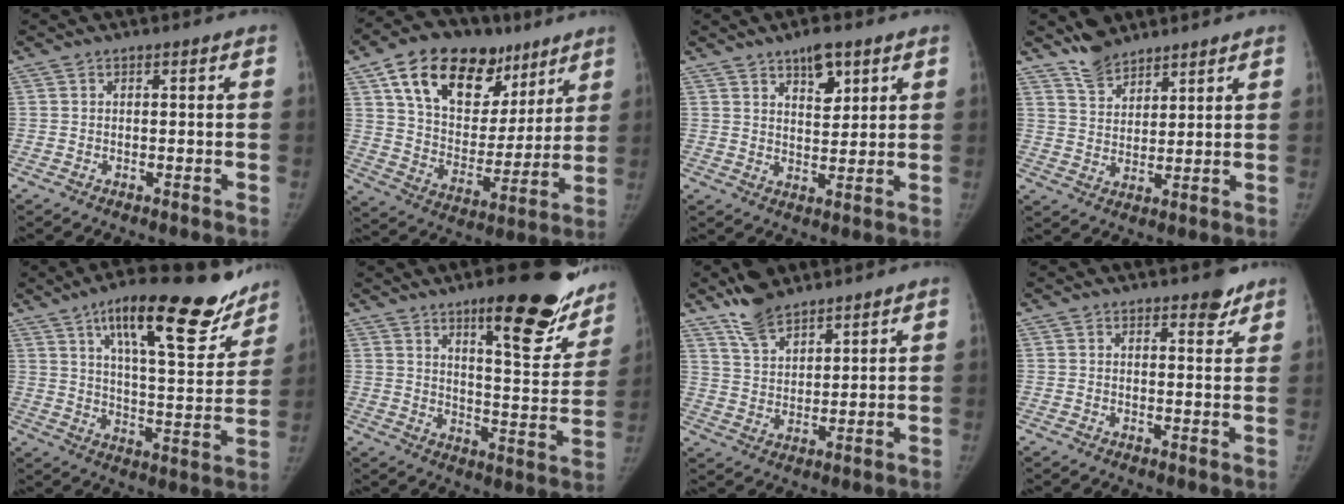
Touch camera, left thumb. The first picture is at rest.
{"total": 23.7, "force": [12.9, 14.7, 13.5], "torque": [-0.177, -0.019, 0.218]}
{"total": 6.1, "force": [3.7, 2.8, 4.0], "torque": [-0.037, -0.024, 0.058]}
{"total": 6.4, "force": [5.6, 2.8, 1.6], "torque": [-0.011, -0.037, 0.109]}
{"total": 22.2, "force": [14.6, 7.0, 15.2], "torque": [-0.178, -0.058, 0.222]}
{"total": 20.8, "force": [13.3, 6.0, 14.8], "torque": [-0.146, -0.081, 0.186]}
{"total": 8.5, "force": [6.9, 3.4, 3.5], "torque": [-0.047, -0.034, 0.137]}
{"total": 3.3, "force": [2.6, 1.4, 1.6], "torque": [-0.003, -0.017, 0.033]}